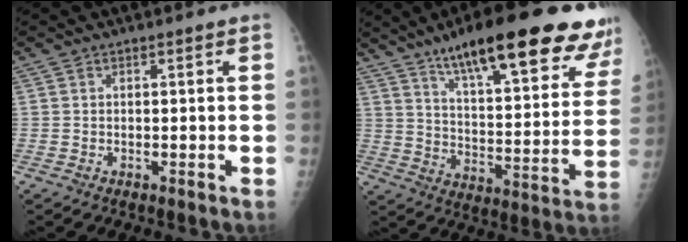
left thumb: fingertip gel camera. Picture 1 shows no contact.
{"total": 27.2, "force": [18.9, 6.3, 18.5], "torque": [-0.233, -0.058, 0.271]}